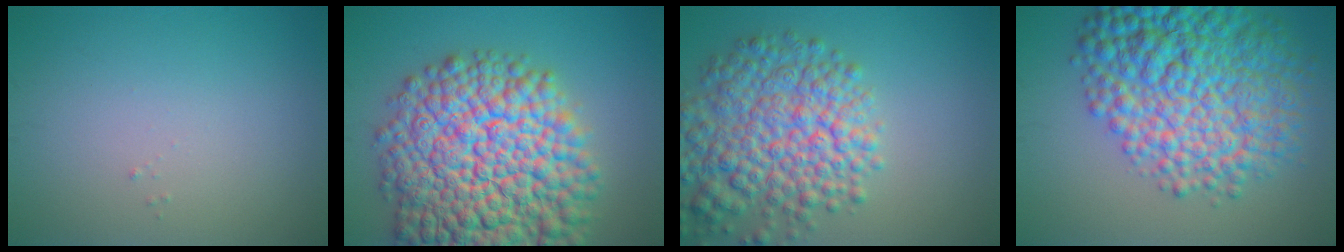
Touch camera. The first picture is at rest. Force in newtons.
{"total": 17.5, "press": 17.5, "slide": 0.7}
{"total": 8.8, "press": 8.7, "slide": 0.4}
{"total": 12.1, "press": 12.1, "slide": 0.2}